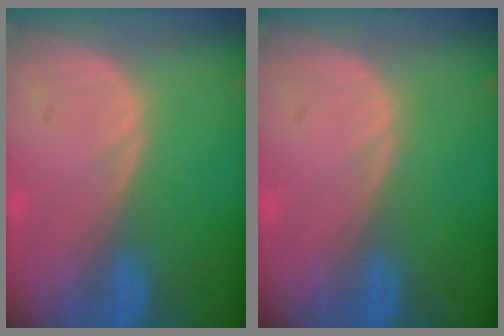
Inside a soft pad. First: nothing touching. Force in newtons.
{"total": 0.0}